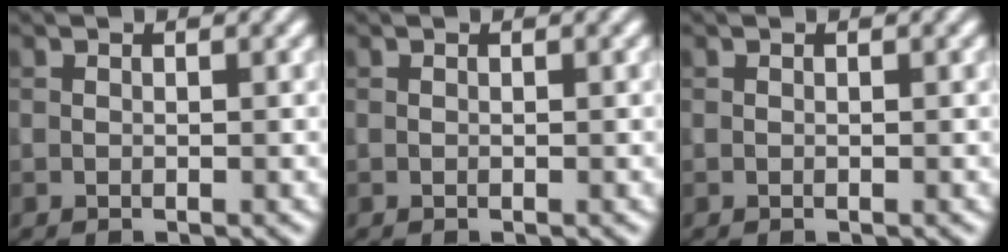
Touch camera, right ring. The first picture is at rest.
{"total": 0.0}
{"total": 0.0}